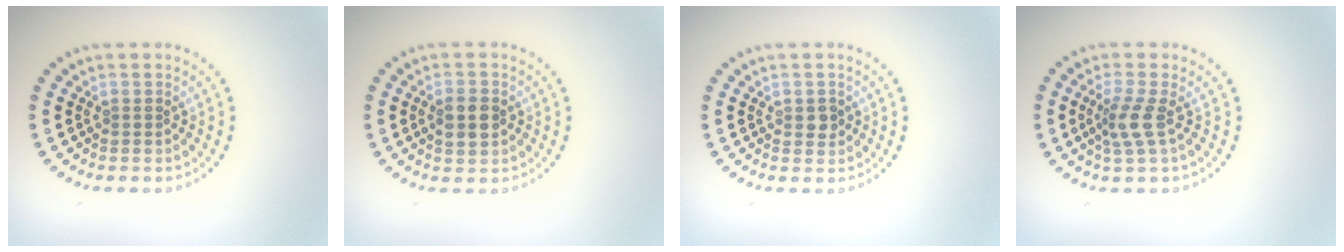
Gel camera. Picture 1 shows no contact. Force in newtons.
{"total": 2.8, "press": 2.8, "slide": 0.1}
{"total": 1.3, "press": 1.3, "slide": 0.1}
{"total": 2.4, "press": 1.8, "slide": 1.5}